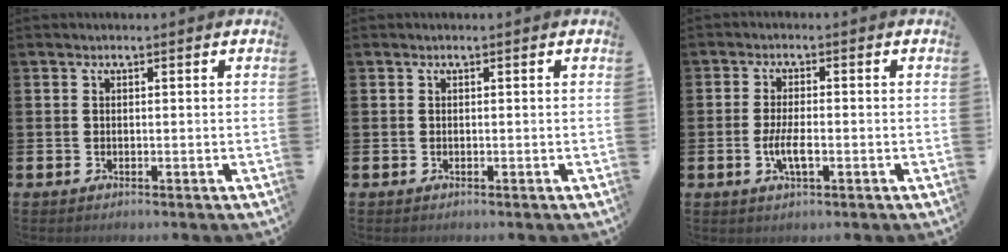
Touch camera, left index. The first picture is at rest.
{"total": 0.0}
{"total": 3.6, "force": [-0.9, 1.2, 3.2], "torque": [-0.060, -0.001, -0.020]}